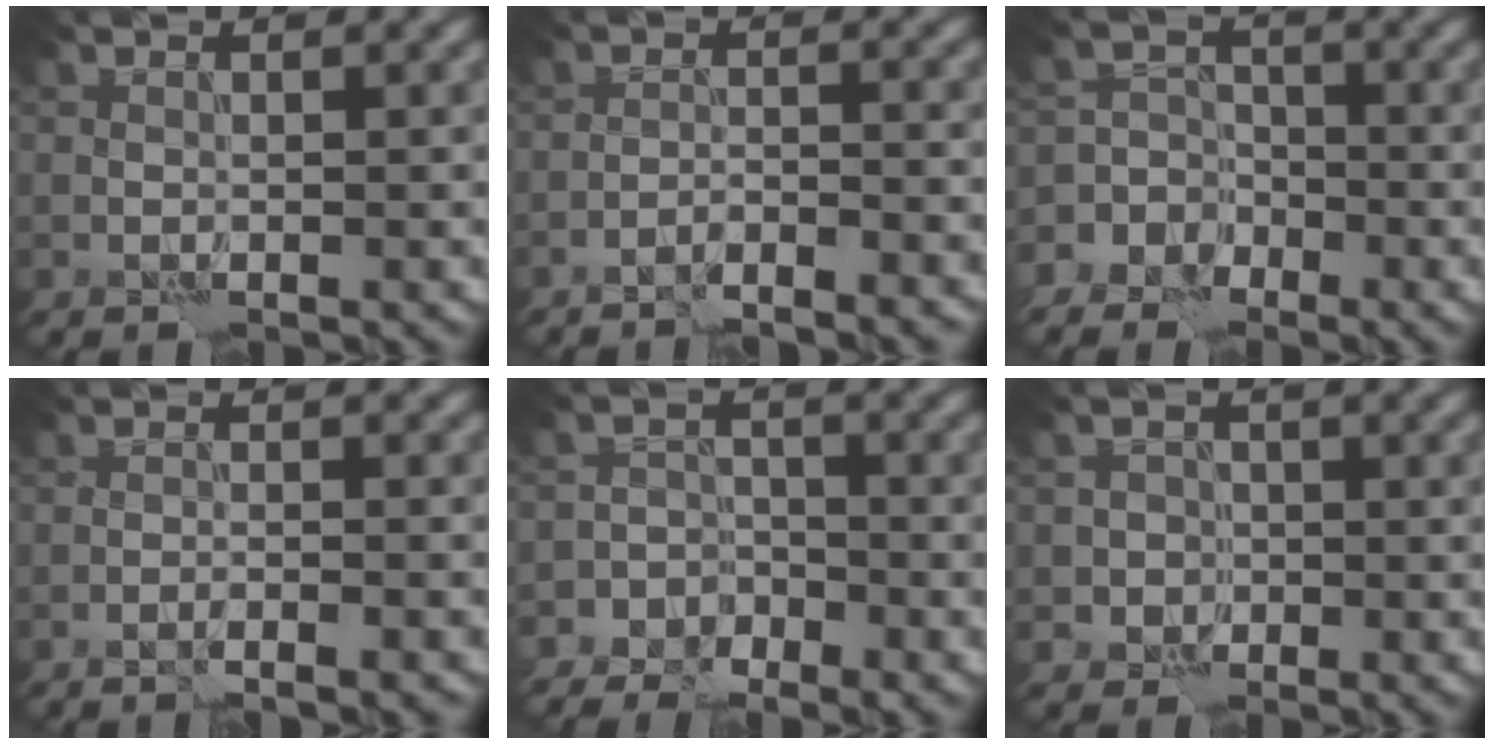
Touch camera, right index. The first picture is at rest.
{"total": 2.5, "force": [-2.3, 0.0, 1.0], "torque": [-0.012, 0.004, -0.042]}
{"total": 5.4, "force": [-3.3, 4.2, 0.4], "torque": [0.027, 0.000, -0.079]}
{"total": 1.5, "force": [-1.1, -0.2, 0.9], "torque": [-0.015, 0.004, -0.023]}
{"total": 4.2, "force": [-3.6, 2.2, 0.0], "torque": [0.029, 0.000, -0.065]}
{"total": 2.3, "force": [-0.8, 2.2, -0.1], "torque": [0.033, 0.002, -0.023]}